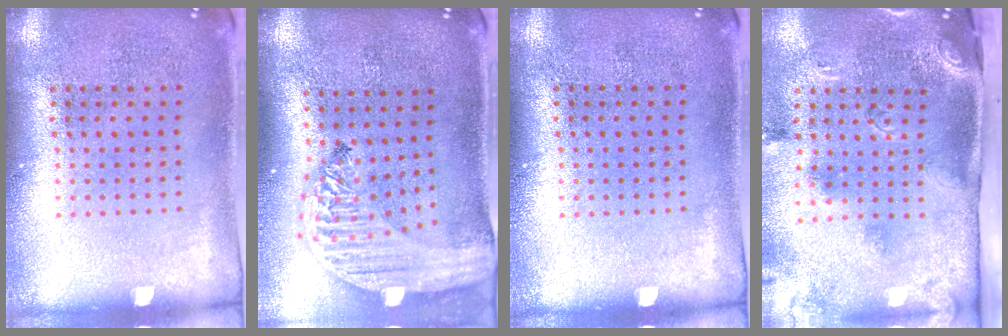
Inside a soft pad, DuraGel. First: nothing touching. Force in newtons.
{"total": 2.8, "press": 2.3, "slide": 1.6}
{"total": 0.0}
{"total": 2.9, "press": 1.8, "slide": 2.2}